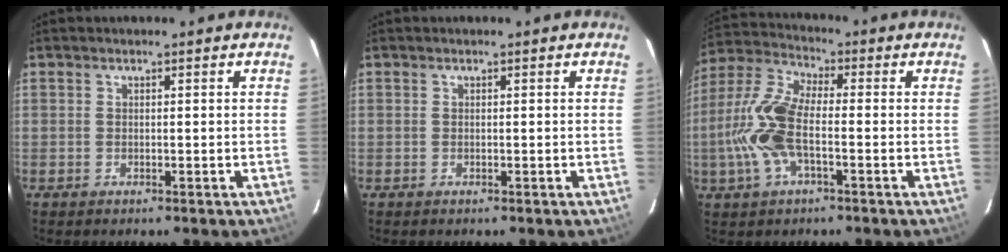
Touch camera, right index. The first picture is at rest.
{"total": 0.0}
{"total": 12.6, "force": [-2.7, 5.0, 11.3], "torque": [-0.257, 0.008, -0.060]}